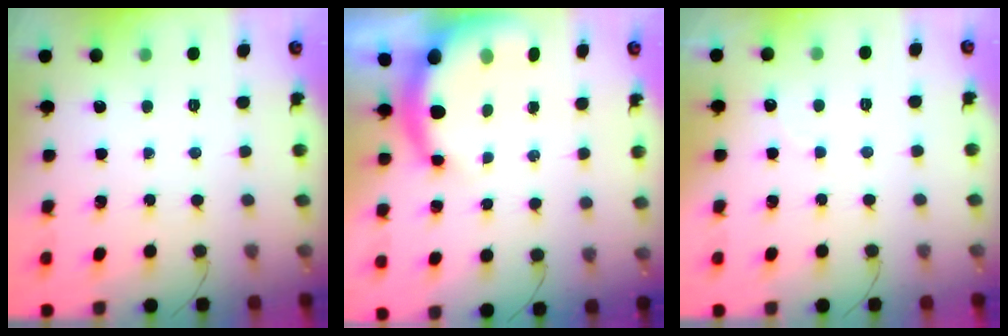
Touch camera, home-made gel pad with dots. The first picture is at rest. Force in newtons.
{"total": 8.2, "press": 8.1, "slide": 1.4}
{"total": 5.3, "press": 5.2, "slide": 1.0}